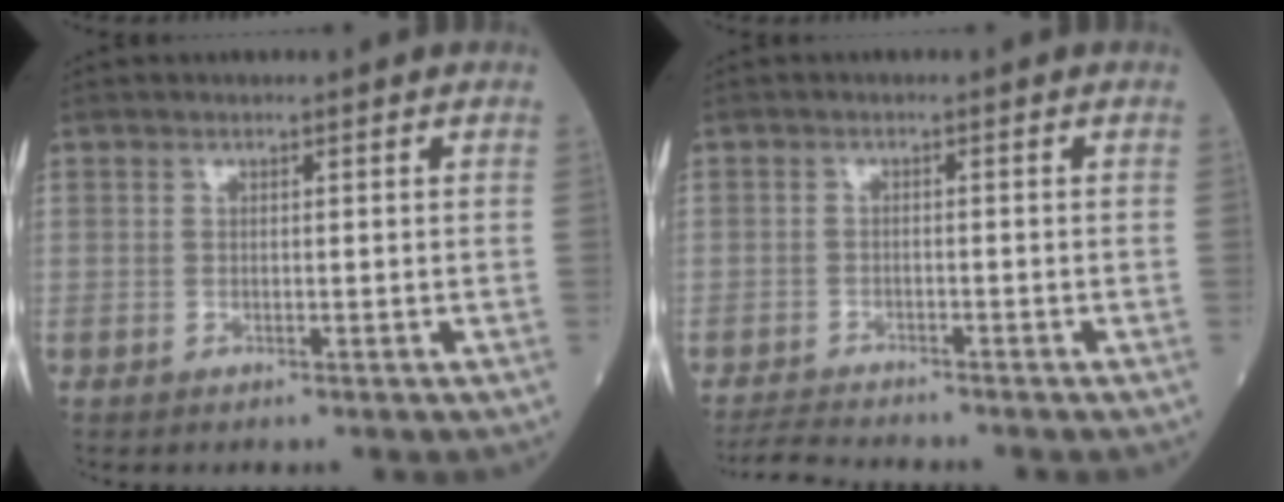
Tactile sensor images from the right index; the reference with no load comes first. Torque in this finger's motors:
{"motor_torque": [-2.13, -0.01, -1.05, -0.21]}